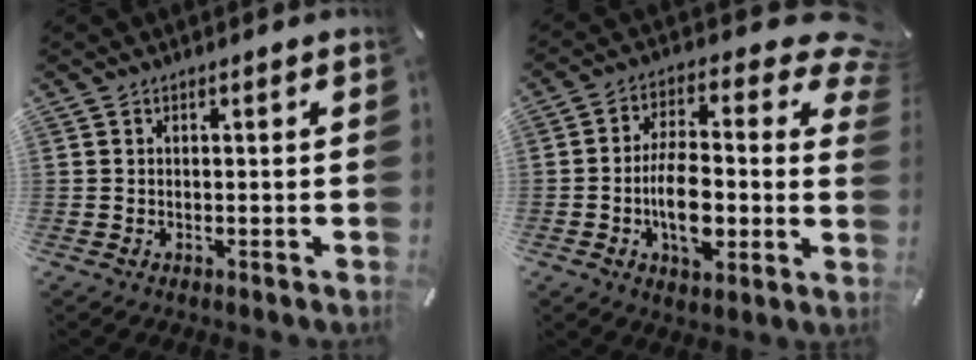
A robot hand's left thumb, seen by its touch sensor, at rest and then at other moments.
{"total": 15.2, "force": [-1.2, 9.1, 12.1], "torque": [-0.190, -0.014, -0.026]}